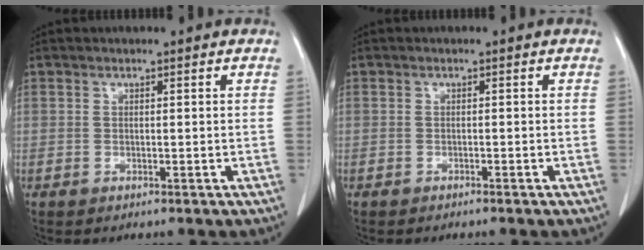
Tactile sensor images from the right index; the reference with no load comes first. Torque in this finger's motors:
{"motor_torque": [-1.07, -0.31, -0.30, -0.05]}